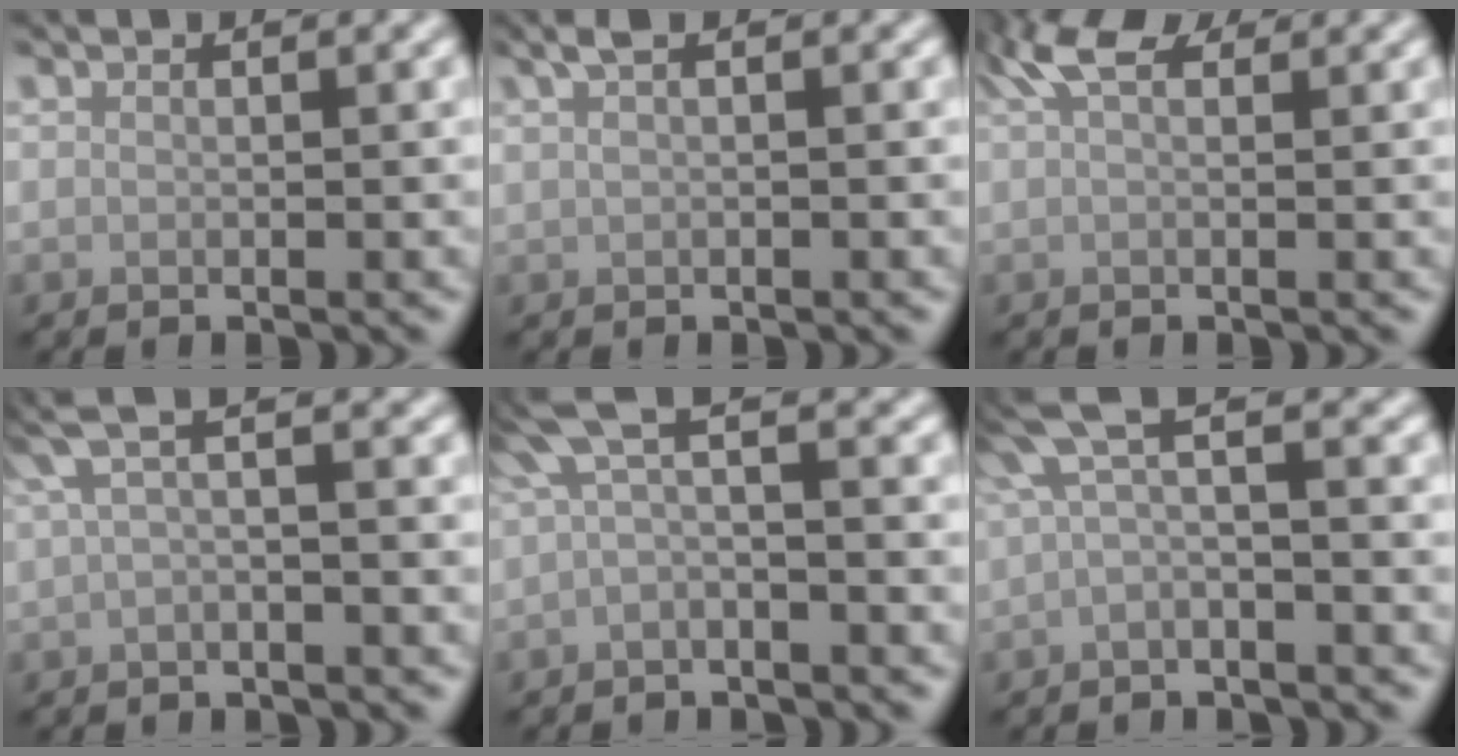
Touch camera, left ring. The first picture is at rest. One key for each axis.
{"total": 1.7, "fx": 0.8, "fy": 0.5, "fz": 1.4, "tx": -0.026, "ty": 0.007, "tz": 0.013}
{"total": 4.1, "fx": 2.3, "fy": 1.6, "fz": 3.0, "tx": -0.059, "ty": 0.017, "tz": 0.037}
{"total": 3.0, "fx": 0.9, "fy": 0.7, "fz": 2.8, "tx": -0.050, "ty": 0.008, "tz": 0.010}
{"total": 3.4, "fx": 0.4, "fy": 0.9, "fz": 3.3, "tx": -0.061, "ty": 0.003, "tz": -0.002}
{"total": 3.3, "fx": 0.7, "fy": 0.7, "fz": 3.1, "tx": -0.062, "ty": 0.006, "tz": 0.005}